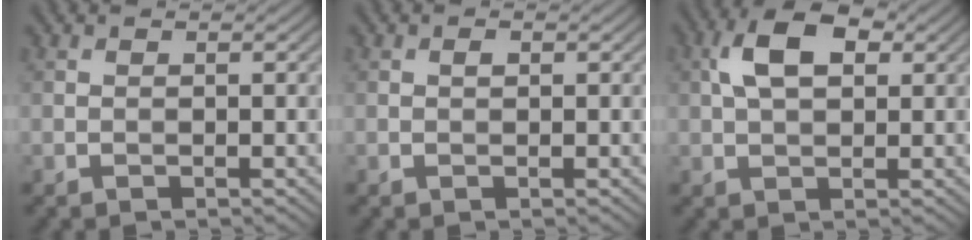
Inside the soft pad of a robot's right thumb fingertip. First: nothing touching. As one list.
[{"total": 0.6, "force": [0.2, 0.4, 0.4], "torque": [-0.007, 0.001, 0.002]}, {"total": 6.8, "force": [2.0, 3.8, 5.2], "torque": [-0.103, 0.013, 0.028]}]